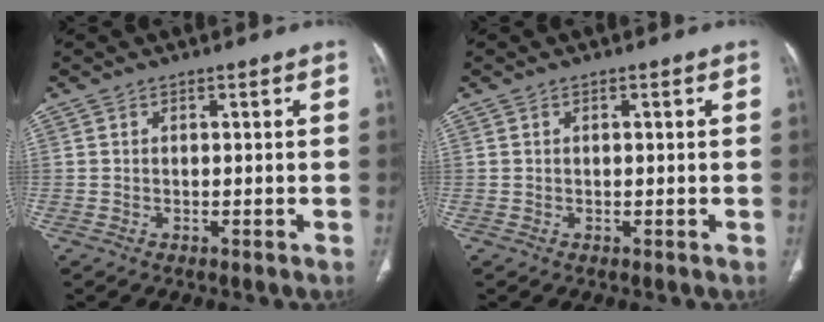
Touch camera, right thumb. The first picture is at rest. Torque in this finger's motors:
{"motor_torque": [-0.11, -0.25, -0.20, 0.48, -0.06]}